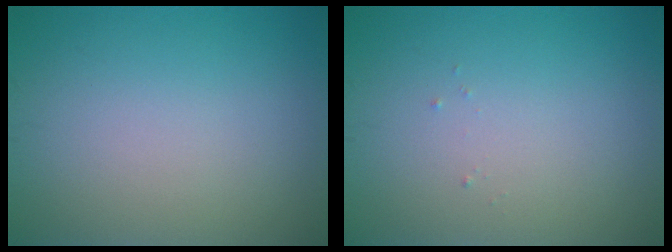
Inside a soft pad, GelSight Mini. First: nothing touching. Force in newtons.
{"total": 0.0}